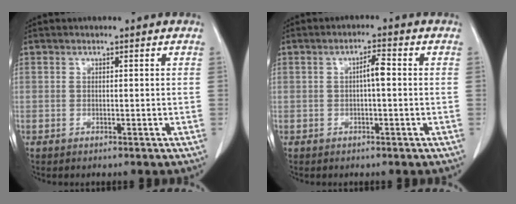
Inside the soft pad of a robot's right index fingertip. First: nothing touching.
{"total": 2.7, "force": [0.0, 0.4, 2.6], "torque": [-0.046, 0.005, -0.001]}